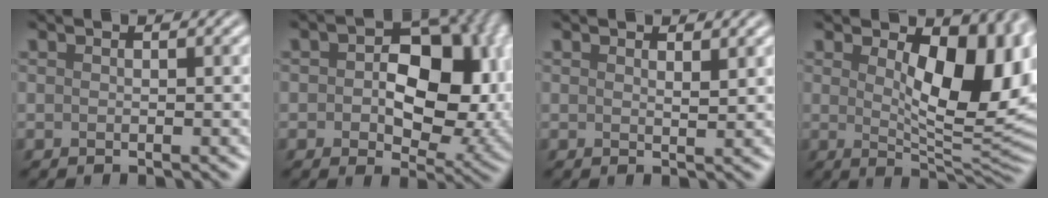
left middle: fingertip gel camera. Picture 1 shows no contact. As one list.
[{"total": 12.1, "force": [0.9, 7.6, 9.3], "torque": [-0.104, 0.009, 0.015]}, {"total": 1.0, "force": [0.8, 0.2, 0.5], "torque": [-0.007, -0.002, 0.015]}, {"total": 10.4, "force": [2.4, 4.6, 9.0], "torque": [-0.123, -0.008, 0.044]}]